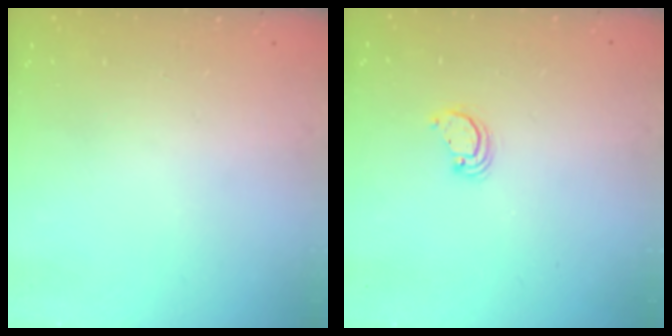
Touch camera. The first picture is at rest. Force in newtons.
{"total": 2.9, "press": 2.9, "slide": 0.1}